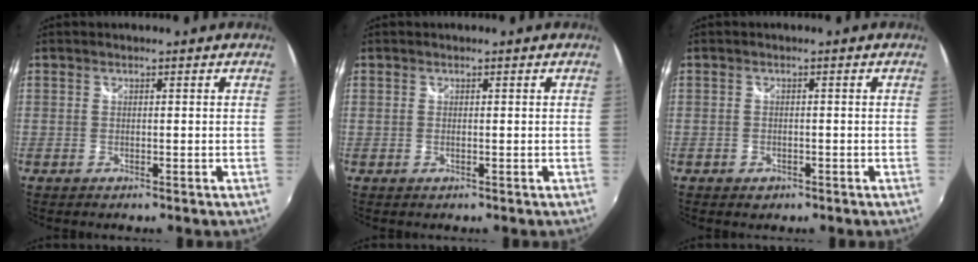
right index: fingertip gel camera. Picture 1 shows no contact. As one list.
[{"total": 0.0}, {"total": 2.0, "force": [-1.1, 1.5, 0.6], "torque": [-0.014, 0.000, -0.014]}]